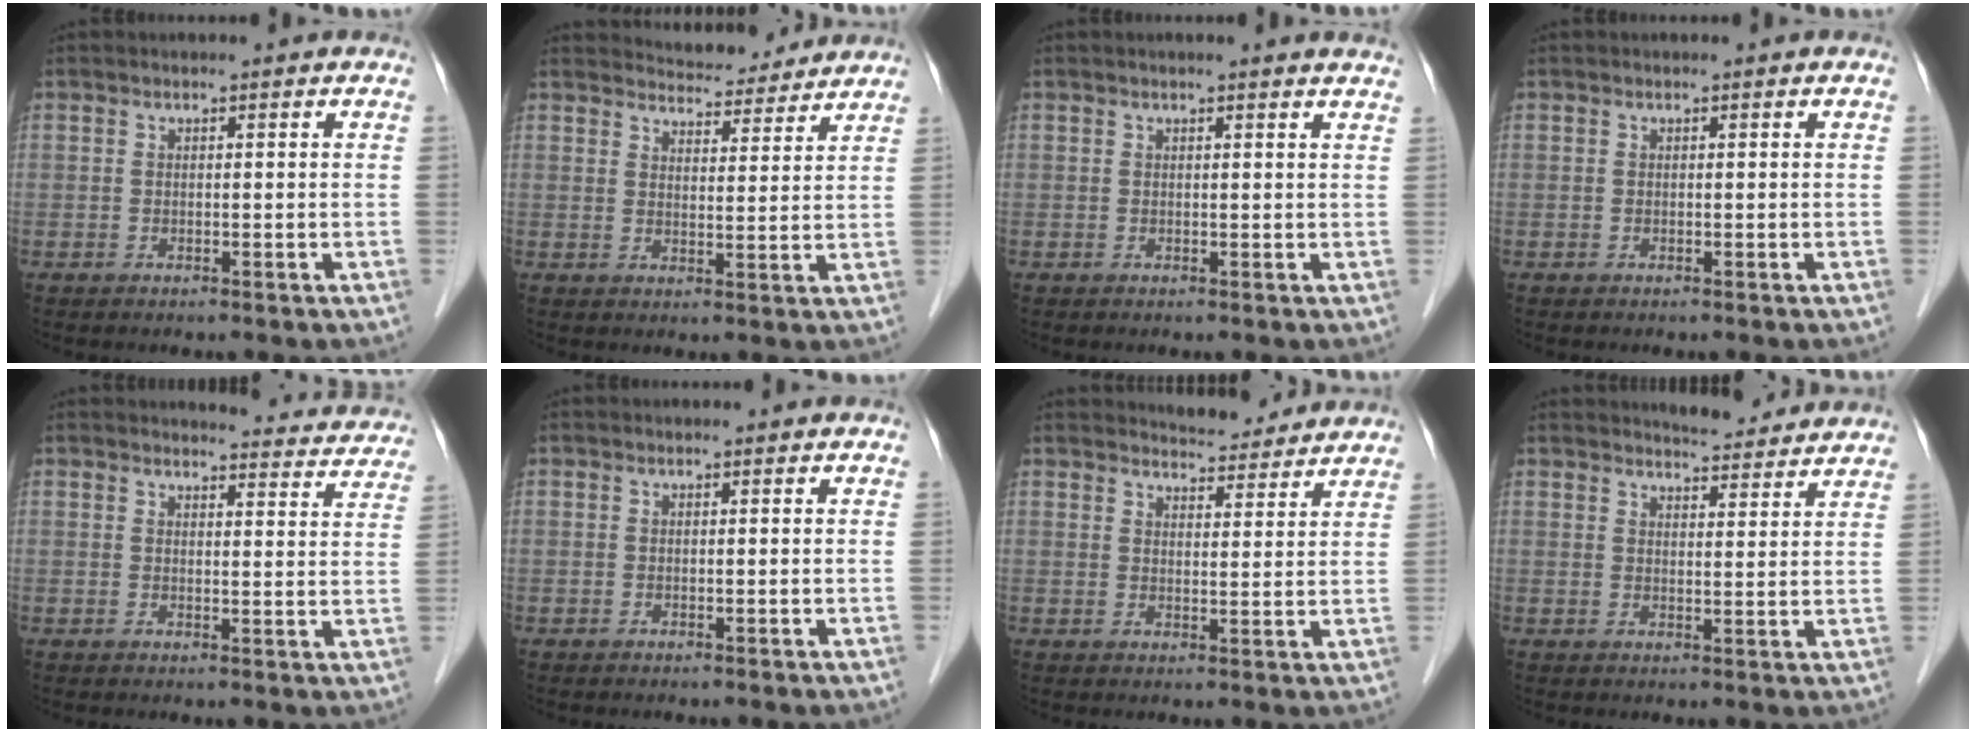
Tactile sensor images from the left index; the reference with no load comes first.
{"total": 7.8, "force": [7.6, 1.5, 1.1], "torque": [-0.016, 0.008, 0.099]}
{"total": 3.4, "force": [3.1, -0.1, 1.3], "torque": [-0.018, 0.005, 0.022]}
{"total": 0.0}
{"total": 11.7, "force": [11.5, 1.8, 1.3], "torque": [0.013, -0.034, 0.105]}
{"total": 0.0}
{"total": 6.6, "force": [6.4, 1.0, 0.9], "torque": [-0.015, 0.007, 0.081]}
{"total": 7.3, "force": [7.0, 1.0, 1.5], "torque": [-0.023, 0.005, 0.084]}